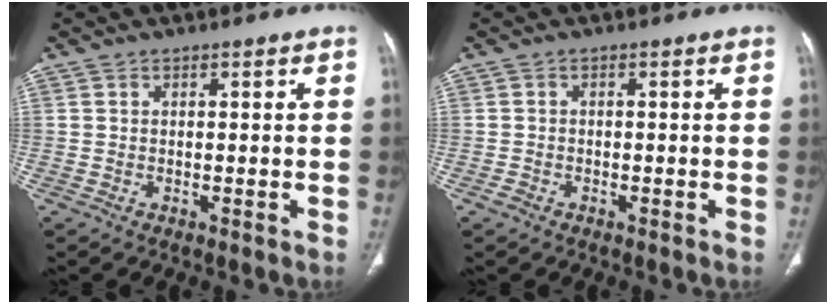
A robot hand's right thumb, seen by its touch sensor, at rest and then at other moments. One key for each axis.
{"total": 1.2, "fx": -0.8, "fy": 0.8, "fz": 0.4, "tx": -0.009, "ty": 0.002, "tz": -0.016}